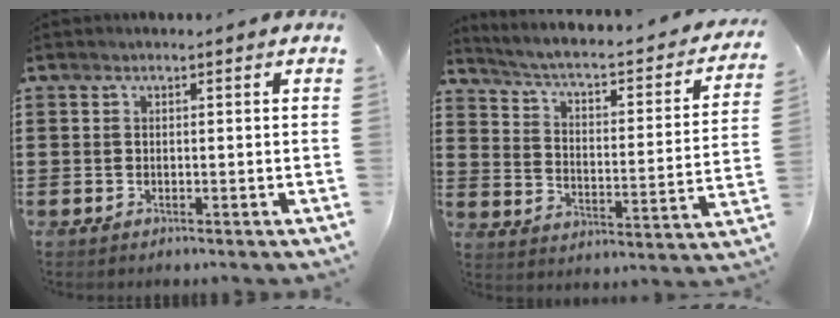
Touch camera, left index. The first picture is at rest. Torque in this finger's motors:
{"motor_torque": [1.27, -0.87, 0.21, 0.07]}